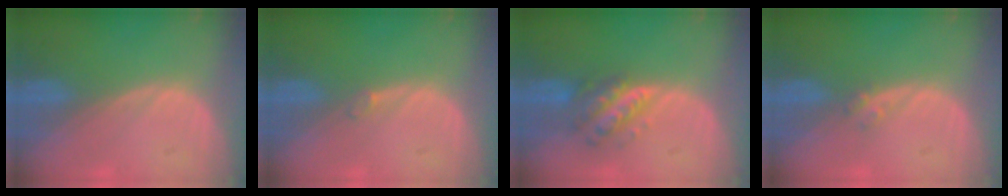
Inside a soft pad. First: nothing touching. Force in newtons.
{"total": 0.7, "press": 0.7, "slide": 0.2}
{"total": 5.8, "press": 5.3, "slide": 2.4}
{"total": 1.4, "press": 1.2, "slide": 0.7}